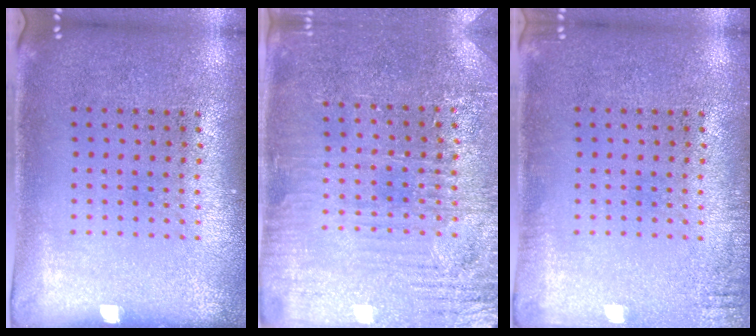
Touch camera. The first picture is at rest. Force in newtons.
{"total": 3.4, "press": 3.4, "slide": 0.5}
{"total": 1.4, "press": 1.4, "slide": 0.1}